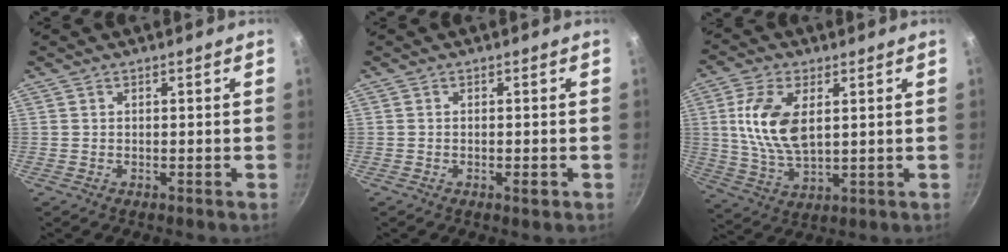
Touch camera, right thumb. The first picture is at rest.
{"total": 1.4, "force": [-0.5, 0.4, 1.3], "torque": [-0.023, 0.001, -0.009]}
{"total": 12.2, "force": [2.6, 6.4, 10.0], "torque": [-0.194, -0.011, 0.054]}